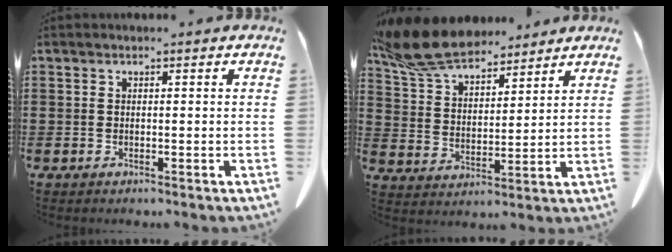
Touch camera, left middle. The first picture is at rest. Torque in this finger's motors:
{"motor_torque": [0.49, -0.09, 0.38, 0.21]}